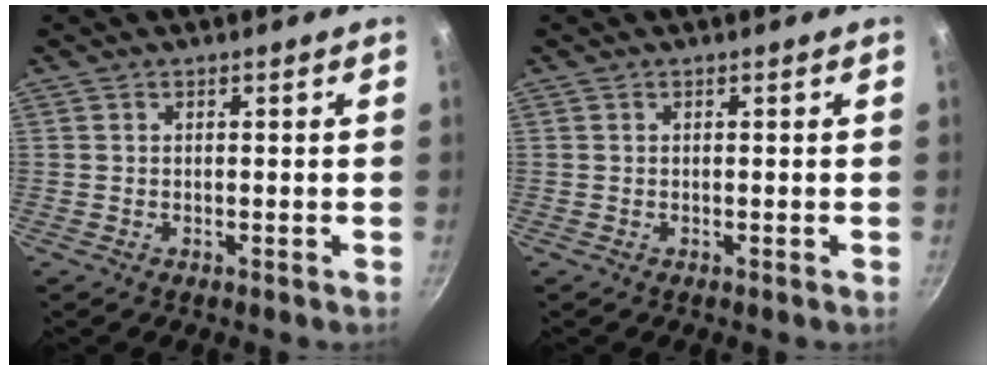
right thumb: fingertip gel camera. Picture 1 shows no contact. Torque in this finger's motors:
{"motor_torque": [0.00, 0.00, 0.00, 0.00, 0.01]}